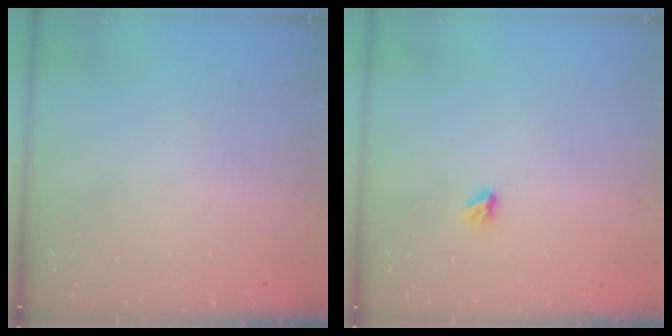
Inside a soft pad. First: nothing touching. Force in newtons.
{"total": 2.9, "press": 2.9, "slide": 0.5}